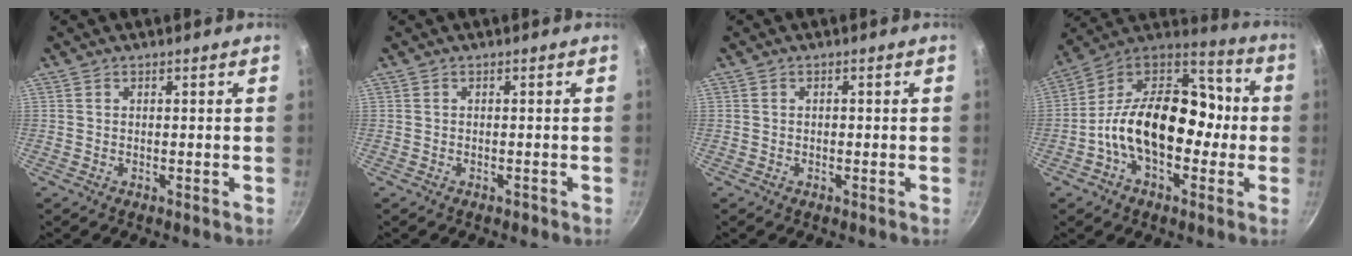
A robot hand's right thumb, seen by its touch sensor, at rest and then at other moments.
{"total": 0.7, "force": [-0.5, 0.4, 0.3], "torque": [-0.003, 0.001, -0.007]}
{"total": 0.5, "force": [-0.1, 0.4, 0.4], "torque": [-0.003, 0.000, -0.002]}
{"total": 19.9, "force": [-2.5, 11.8, 15.9], "torque": [-0.249, 0.044, -0.050]}